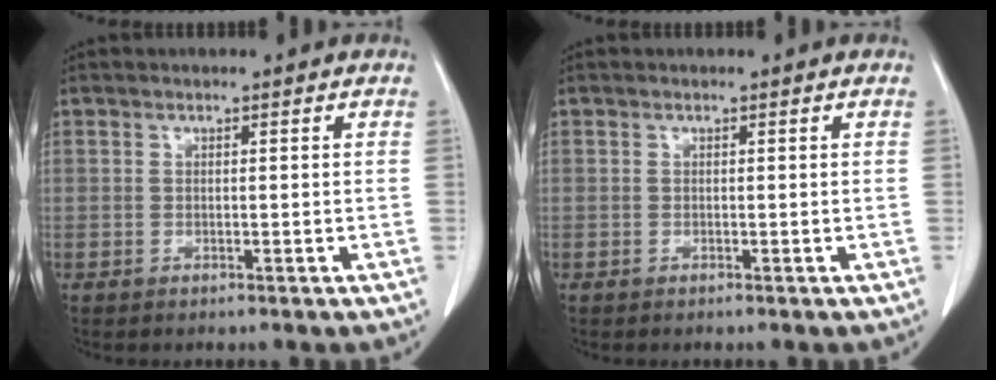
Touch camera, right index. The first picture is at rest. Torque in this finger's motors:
{"motor_torque": [-0.05, 0.02, -0.01, 0.00]}